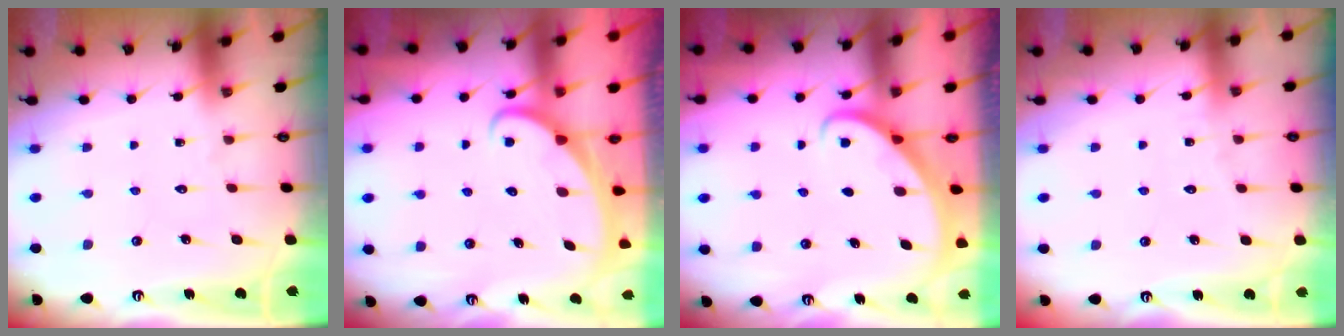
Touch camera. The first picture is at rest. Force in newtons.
{"total": 2.5, "press": 2.5, "slide": 0.3}
{"total": 2.8, "press": 2.8, "slide": 0.2}
{"total": 2.6, "press": 2.6, "slide": 0.2}